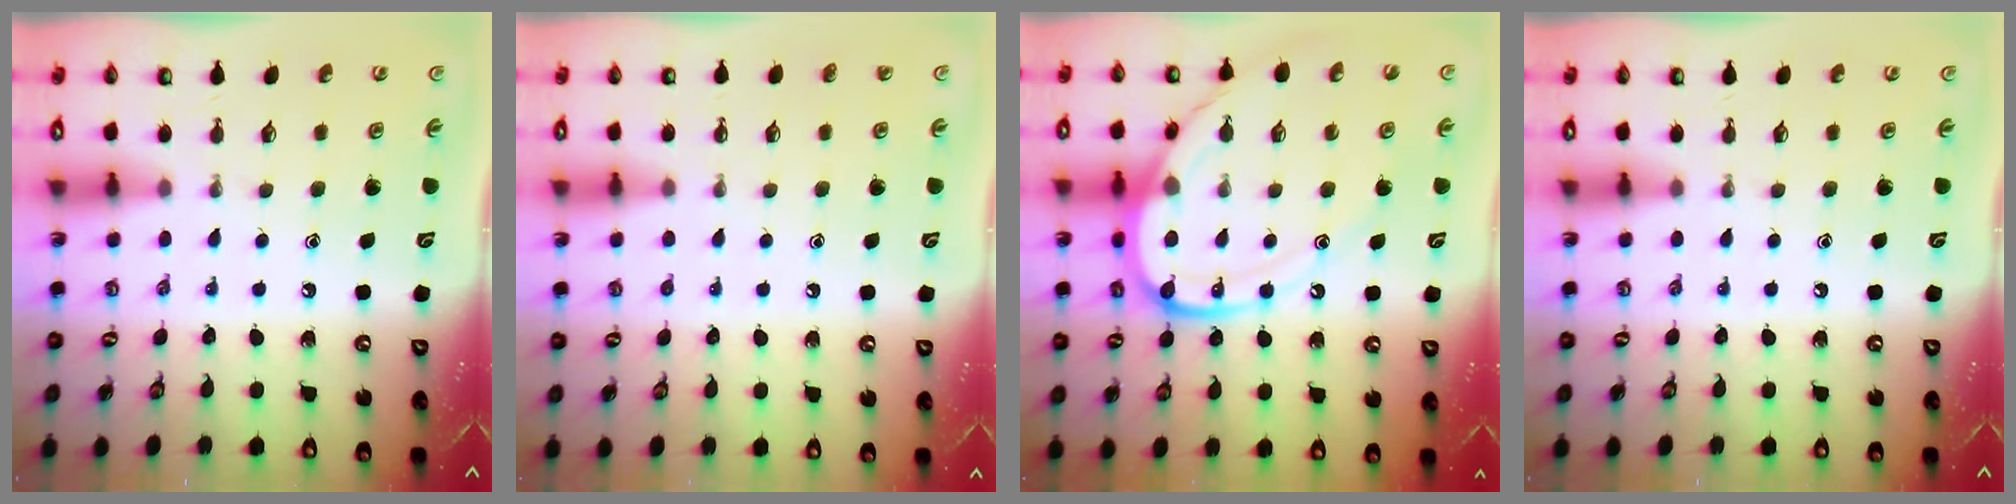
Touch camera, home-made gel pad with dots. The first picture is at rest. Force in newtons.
{"total": 0.9, "press": 0.9, "slide": 0.0}
{"total": 14.3, "press": 14.3, "slide": 1.2}
{"total": 0.0}